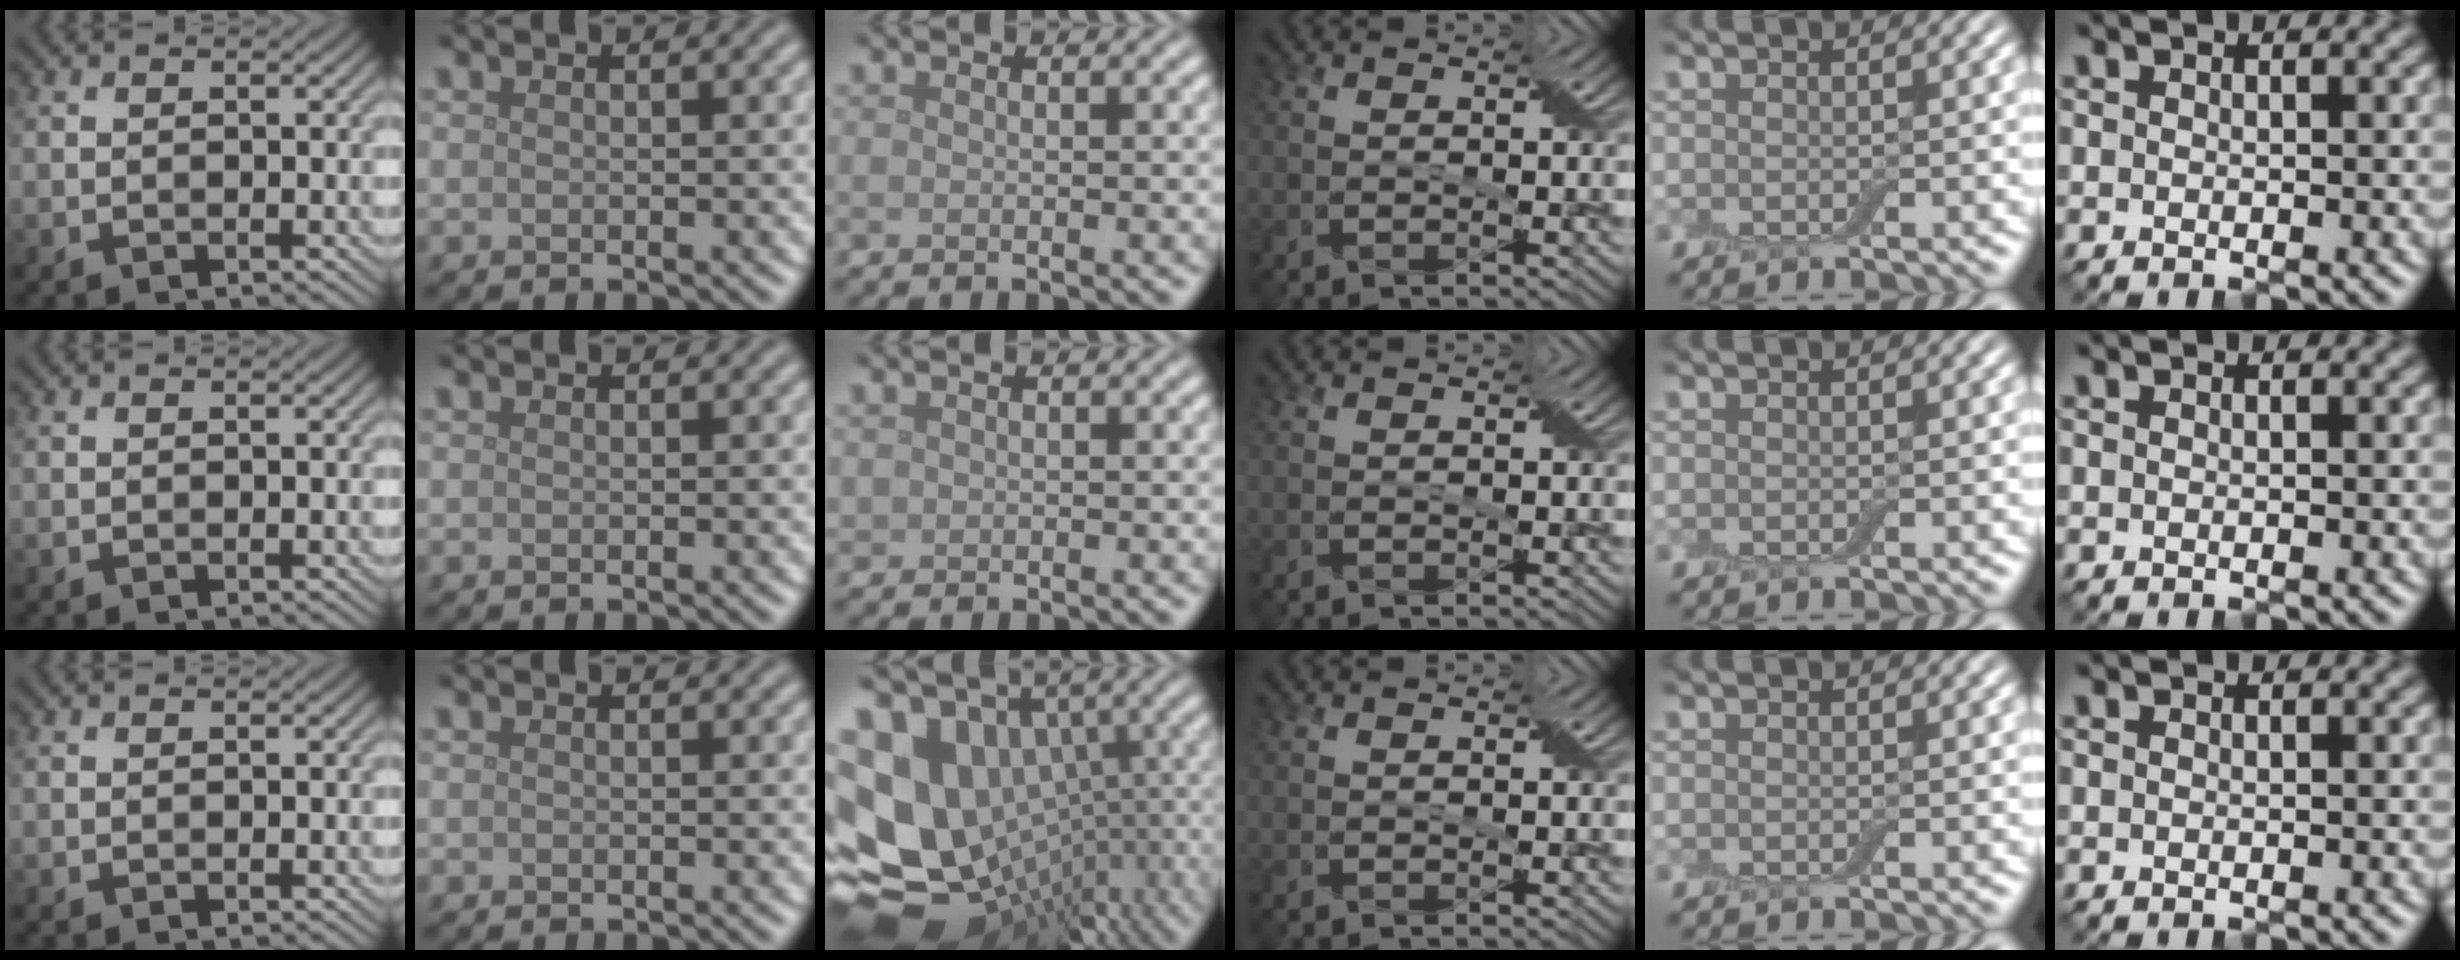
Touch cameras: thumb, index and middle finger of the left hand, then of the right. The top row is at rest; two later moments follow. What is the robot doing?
{"motion": "press", "object": "electronic device side button"}